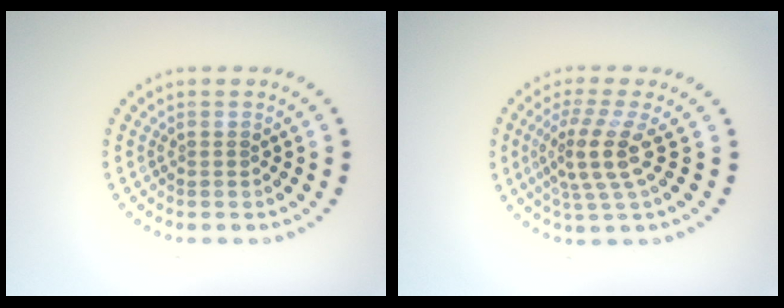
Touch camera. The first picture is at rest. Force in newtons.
{"total": 3.9, "press": 2.9, "slide": 2.5}